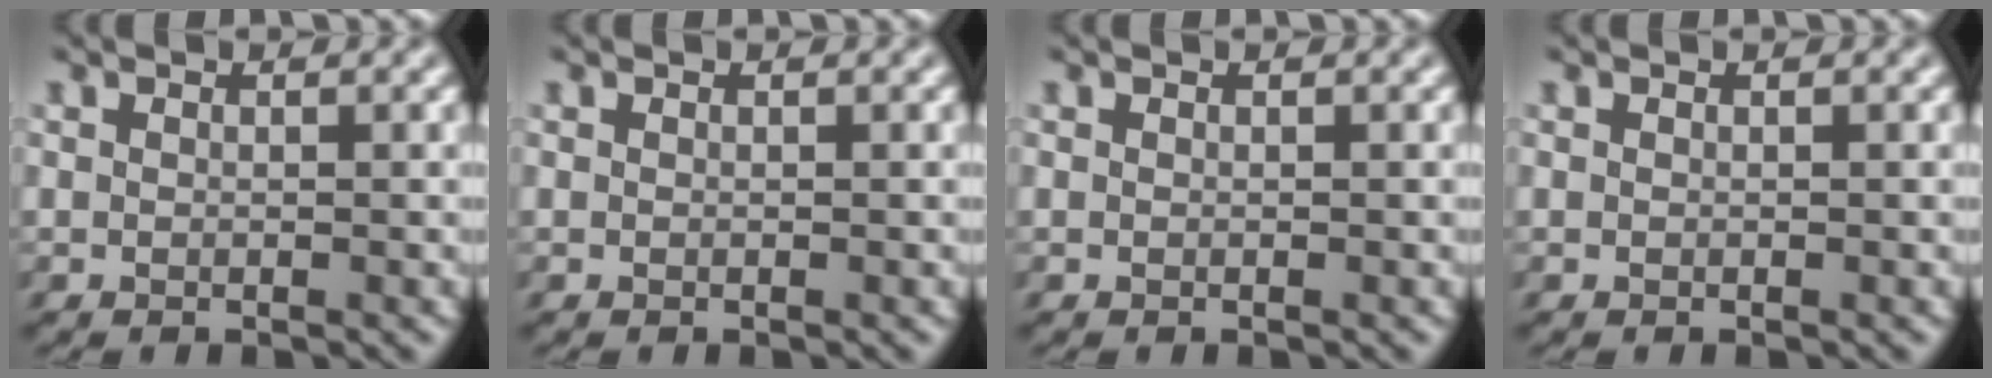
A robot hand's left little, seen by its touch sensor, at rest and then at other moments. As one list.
[{"total": 0.0}, {"total": 0.0}, {"total": 0.0}]